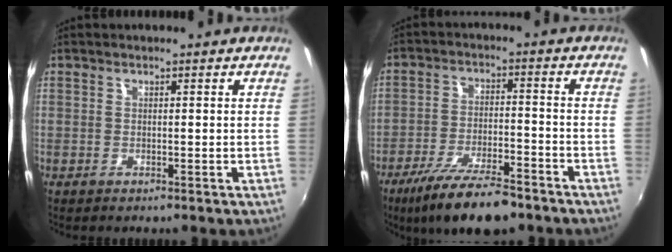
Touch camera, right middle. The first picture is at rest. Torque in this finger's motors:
{"motor_torque": [1.37, -0.77, 0.56, 0.21]}